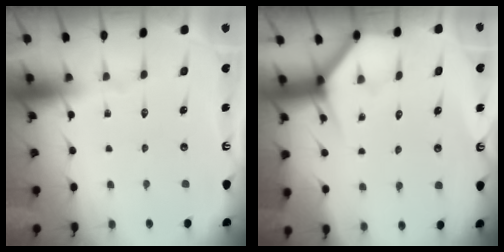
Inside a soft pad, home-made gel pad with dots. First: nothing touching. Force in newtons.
{"total": 3.7, "press": 3.7, "slide": 0.2}